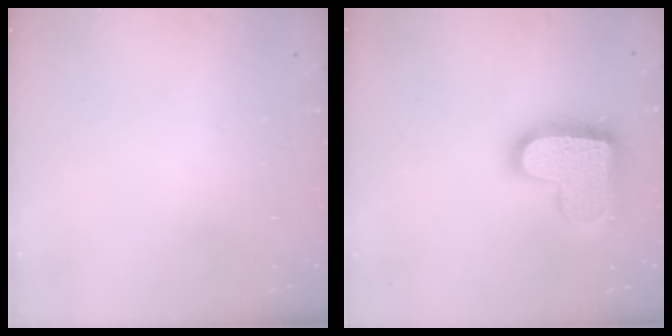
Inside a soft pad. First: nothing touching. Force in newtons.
{"total": 17.7, "press": 17.6, "slide": 1.3}